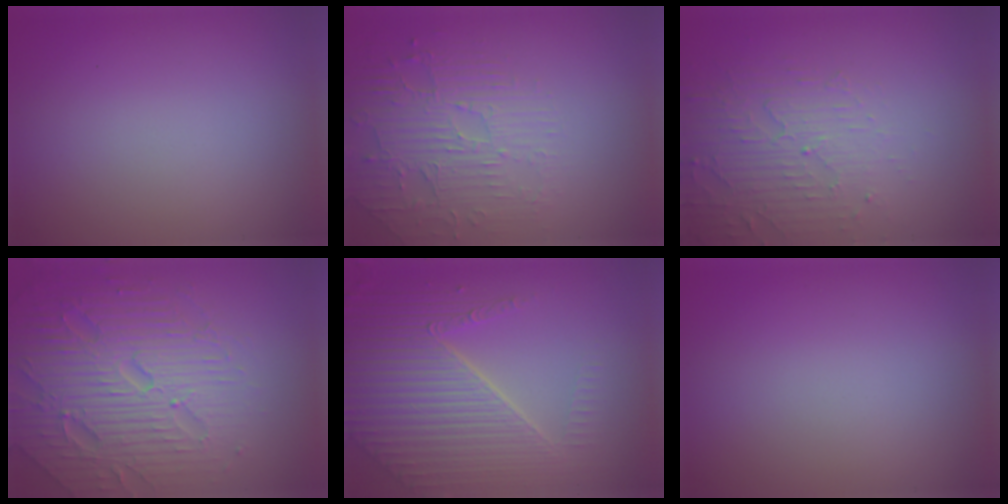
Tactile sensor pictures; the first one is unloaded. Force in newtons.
{"total": 2.8, "press": 2.5, "slide": 1.4}
{"total": 4.9, "press": 3.2, "slide": 3.7}
{"total": 7.3, "press": 7.1, "slide": 1.5}
{"total": 7.8, "press": 5.6, "slide": 5.4}
{"total": 0.0}